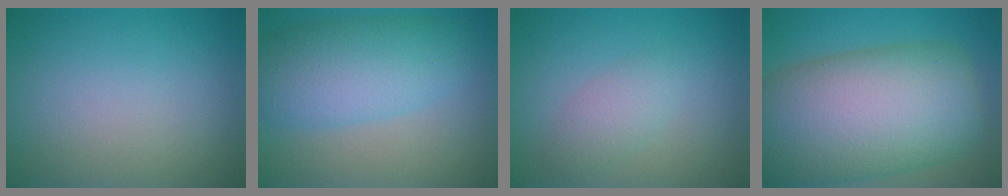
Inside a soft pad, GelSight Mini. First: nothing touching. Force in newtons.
{"total": 6.7, "press": 6.7, "slide": 0.1}
{"total": 2.1, "press": 2.1, "slide": 0.1}
{"total": 15.4, "press": 15.3, "slide": 0.5}